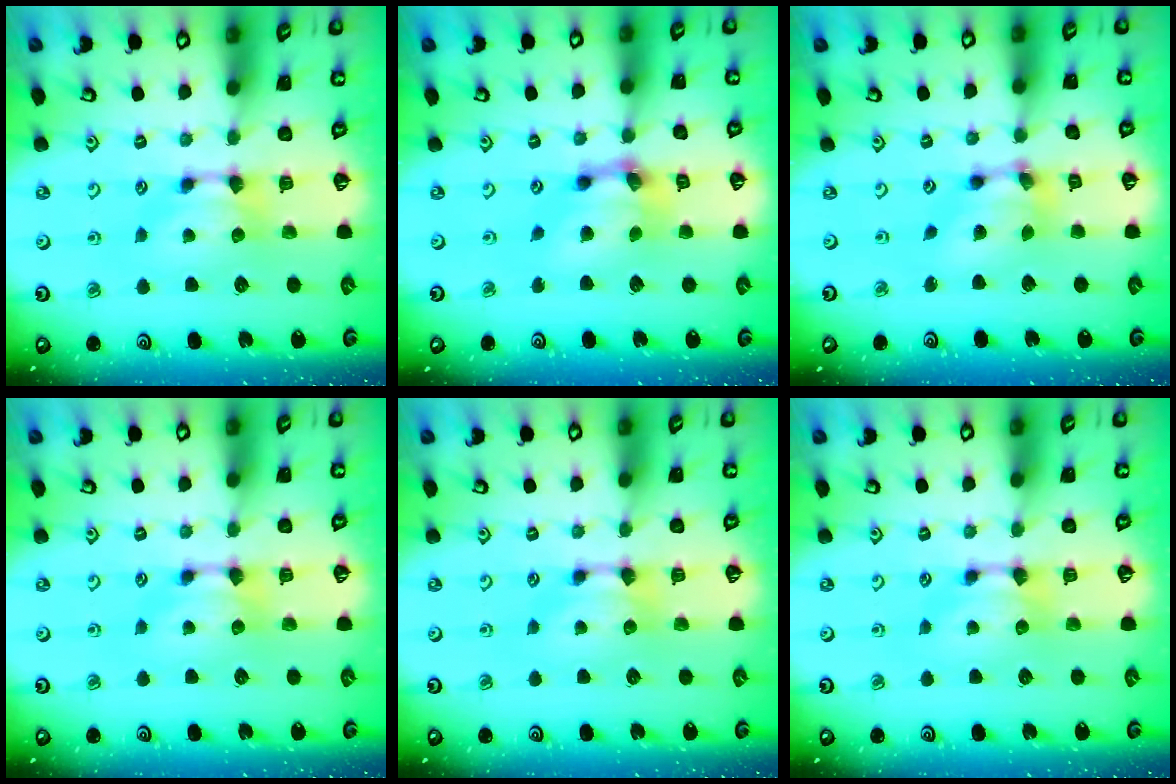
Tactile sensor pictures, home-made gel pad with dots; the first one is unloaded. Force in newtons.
{"total": 6.1, "press": 5.6, "slide": 2.3}
{"total": 6.3, "press": 6.0, "slide": 1.9}
{"total": 0.0}
{"total": 0.0}
{"total": 0.0}